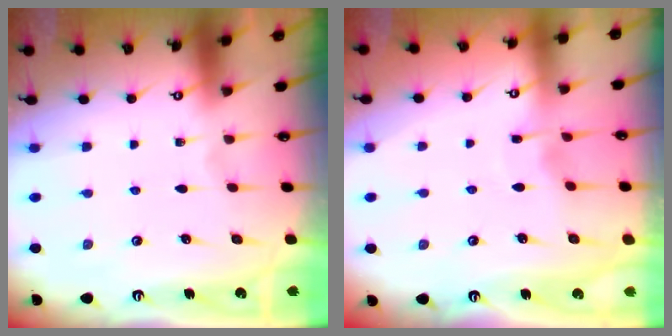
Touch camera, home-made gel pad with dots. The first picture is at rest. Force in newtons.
{"total": 3.0, "press": 2.9, "slide": 0.4}